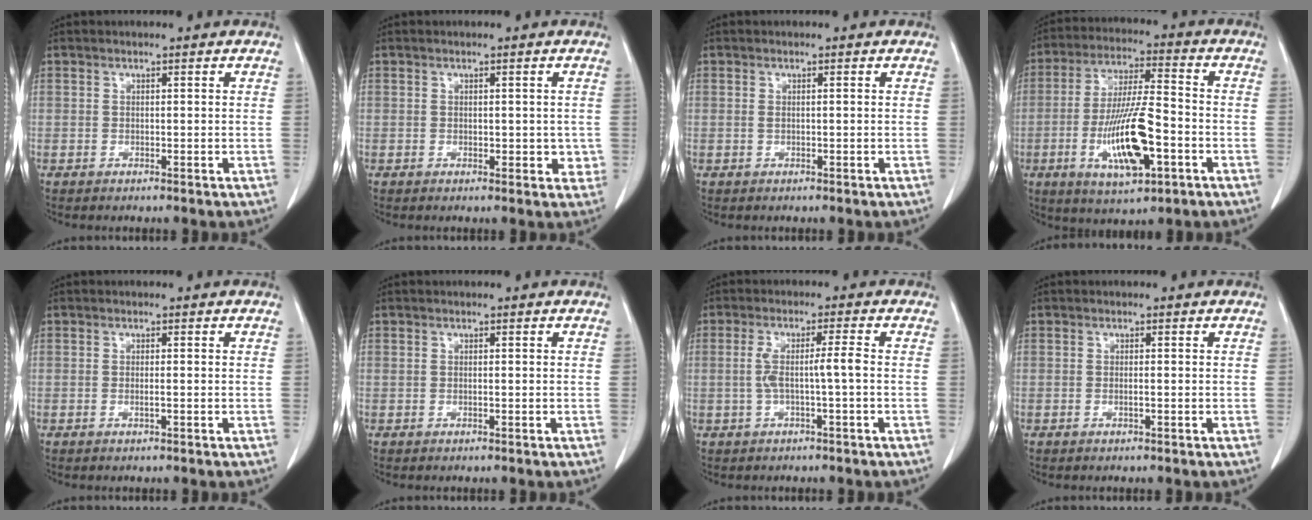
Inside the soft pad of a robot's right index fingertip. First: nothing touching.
{"total": 3.6, "force": [-0.3, 2.2, 2.8], "torque": [-0.031, 0.007, 0.001]}
{"total": 1.0, "force": [0.0, 0.5, 0.9], "torque": [-0.026, 0.005, 0.003]}
{"total": 14.5, "force": [-4.4, 3.4, 13.3], "torque": [-0.259, -0.007, -0.072]}
{"total": 1.2, "force": [-0.3, 0.3, 1.1], "torque": [-0.025, -0.001, -0.003]}
{"total": 0.6, "force": [-0.1, 0.3, 0.5], "torque": [-0.020, 0.007, 0.001]}
{"total": 4.8, "force": [-0.5, 0.1, 4.8], "torque": [-0.097, 0.016, -0.005]}
{"total": 1.0, "force": [-0.3, 0.3, 0.9], "torque": [-0.021, 0.000, -0.003]}